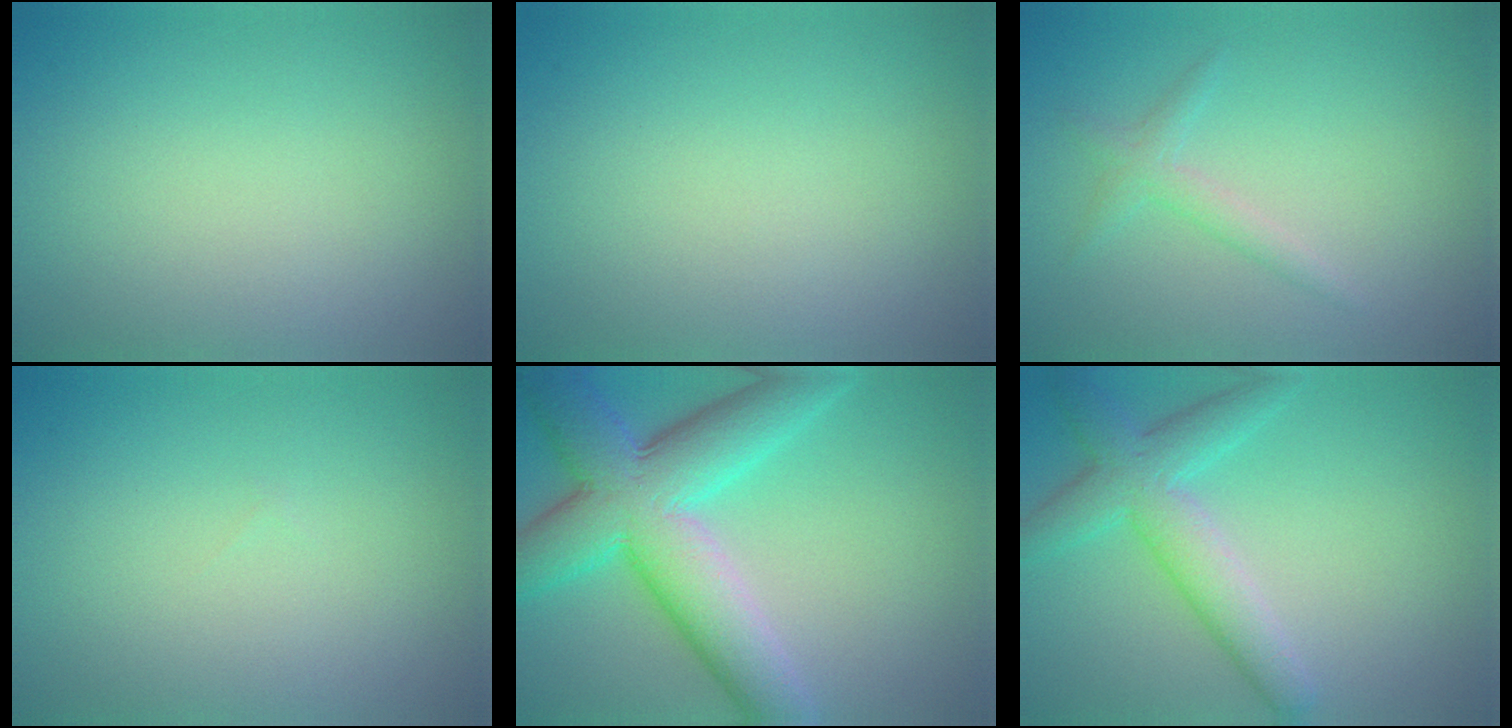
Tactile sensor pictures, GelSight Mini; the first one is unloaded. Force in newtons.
{"total": 0.0}
{"total": 1.5, "press": 1.5, "slide": 0.1}
{"total": 0.0}
{"total": 10.2, "press": 10.2, "slide": 0.5}
{"total": 4.8, "press": 4.8, "slide": 0.2}